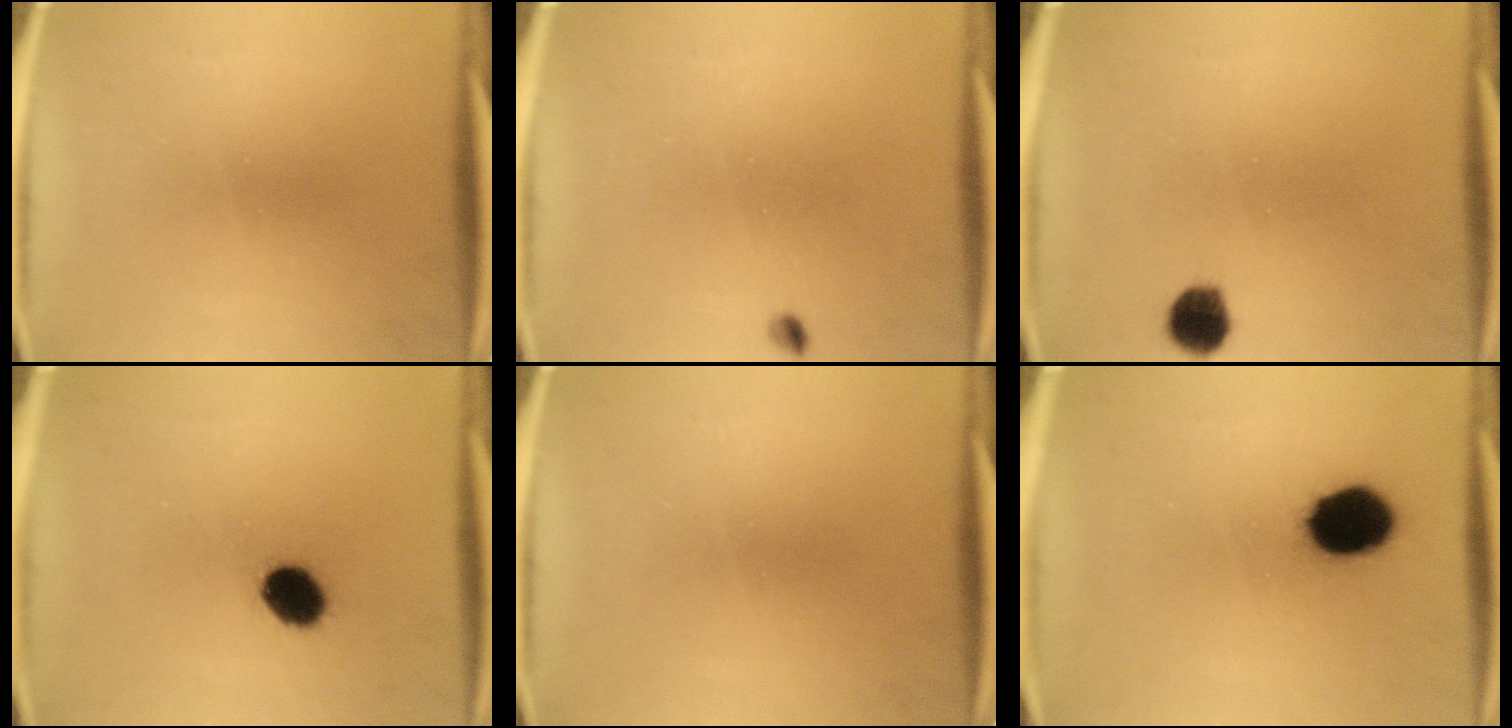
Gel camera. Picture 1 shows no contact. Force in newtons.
{"total": 1.0}
{"total": 5.1}
{"total": 7.6}
{"total": 0.0}
{"total": 13.3}